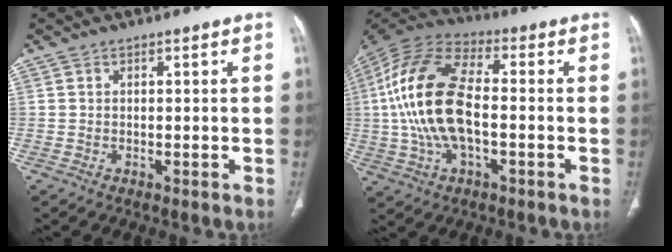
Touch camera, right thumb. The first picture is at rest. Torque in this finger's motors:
{"motor_torque": [1.09, 1.21, 2.76, -0.01, 0.89]}